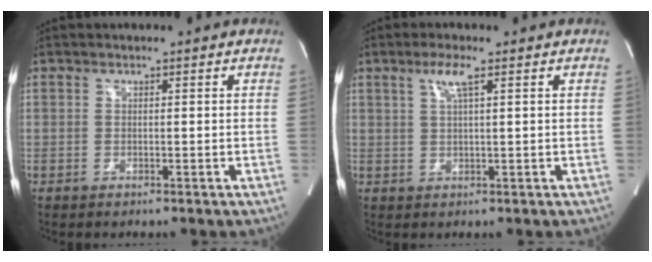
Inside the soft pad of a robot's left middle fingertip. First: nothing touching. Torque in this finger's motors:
{"motor_torque": [0.44, -0.04, 0.08, 0.05]}